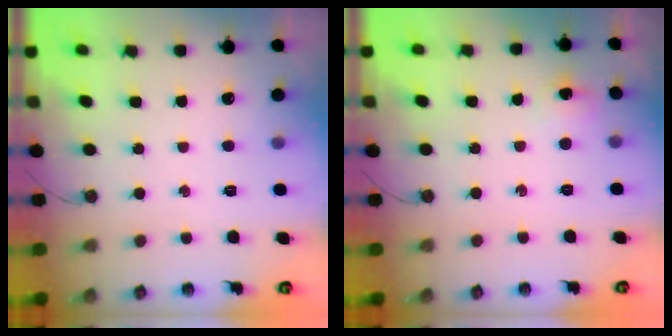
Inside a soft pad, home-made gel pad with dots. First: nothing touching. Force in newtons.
{"total": 5.7, "press": 4.1, "slide": 4.0}